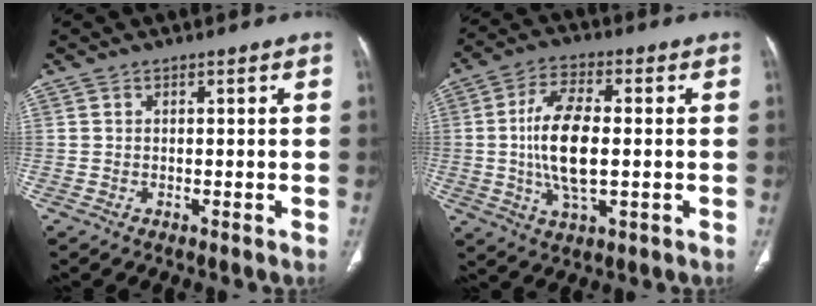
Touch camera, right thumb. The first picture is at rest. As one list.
[{"total": 12.6, "force": [-0.4, 5.5, 11.3], "torque": [-0.220, 0.004, -0.006]}]